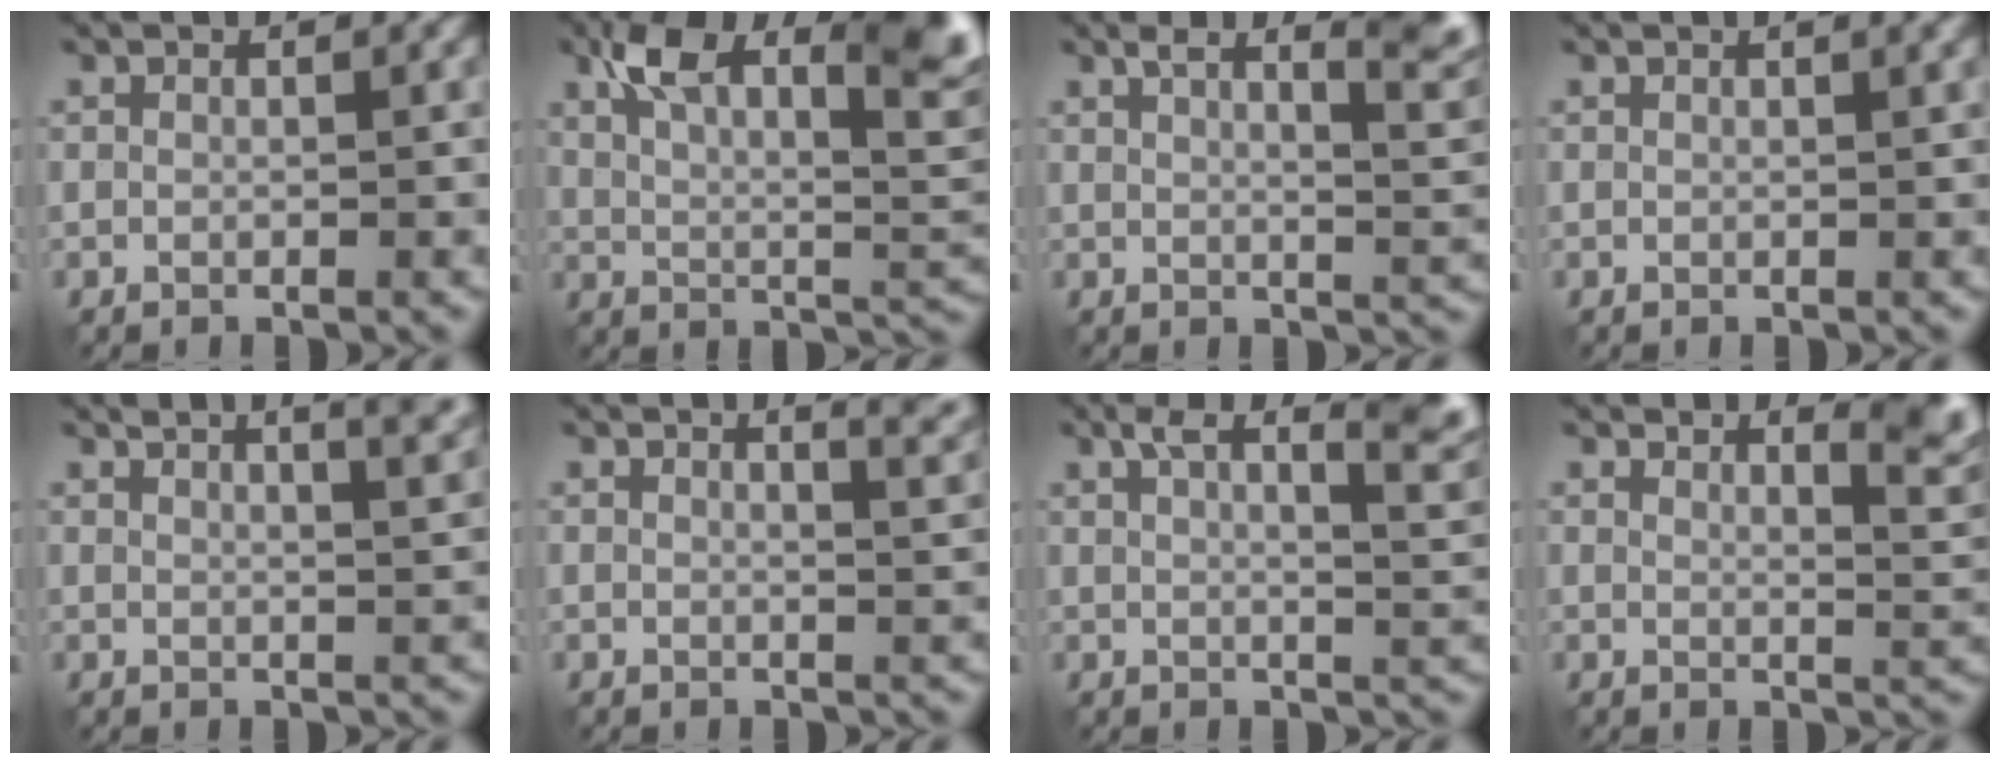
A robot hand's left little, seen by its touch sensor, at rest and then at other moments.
{"total": 11.1, "force": [5.1, 4.2, 9.0], "torque": [-0.146, 0.011, 0.083]}
{"total": 6.1, "force": [3.0, 1.6, 5.1], "torque": [-0.048, 0.016, 0.040]}
{"total": 2.0, "force": [1.1, 0.6, 1.5], "torque": [-0.014, 0.002, 0.007]}
{"total": 8.2, "force": [5.1, 3.0, 5.6], "torque": [-0.029, 0.049, 0.034]}
{"total": 4.4, "force": [2.8, 1.5, 3.1], "torque": [-0.017, 0.018, 0.019]}
{"total": 6.8, "force": [3.1, 1.8, 5.7], "torque": [-0.070, 0.015, 0.048]}
{"total": 5.2, "force": [3.9, 1.3, 3.1], "torque": [-0.021, 0.011, 0.055]}